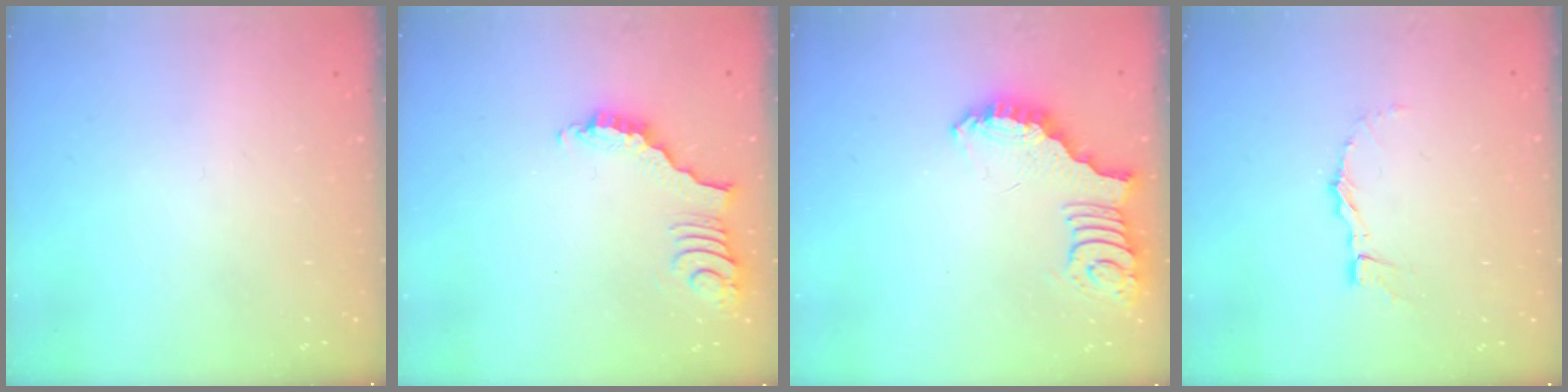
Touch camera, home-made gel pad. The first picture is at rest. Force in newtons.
{"total": 3.5, "press": 3.5, "slide": 0.4}
{"total": 2.6, "press": 2.5, "slide": 0.6}
{"total": 1.6, "press": 1.6, "slide": 0.1}